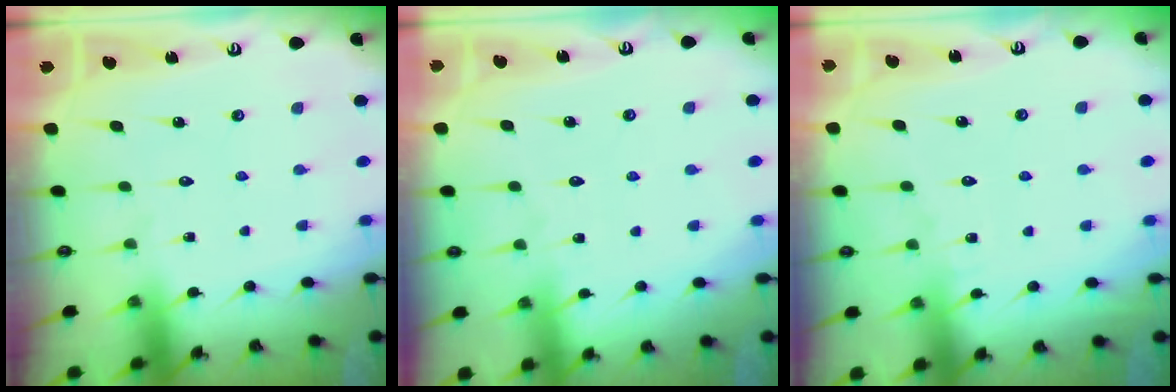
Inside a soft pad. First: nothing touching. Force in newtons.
{"total": 2.8, "press": 2.8, "slide": 0.3}
{"total": 4.0, "press": 4.0, "slide": 0.4}